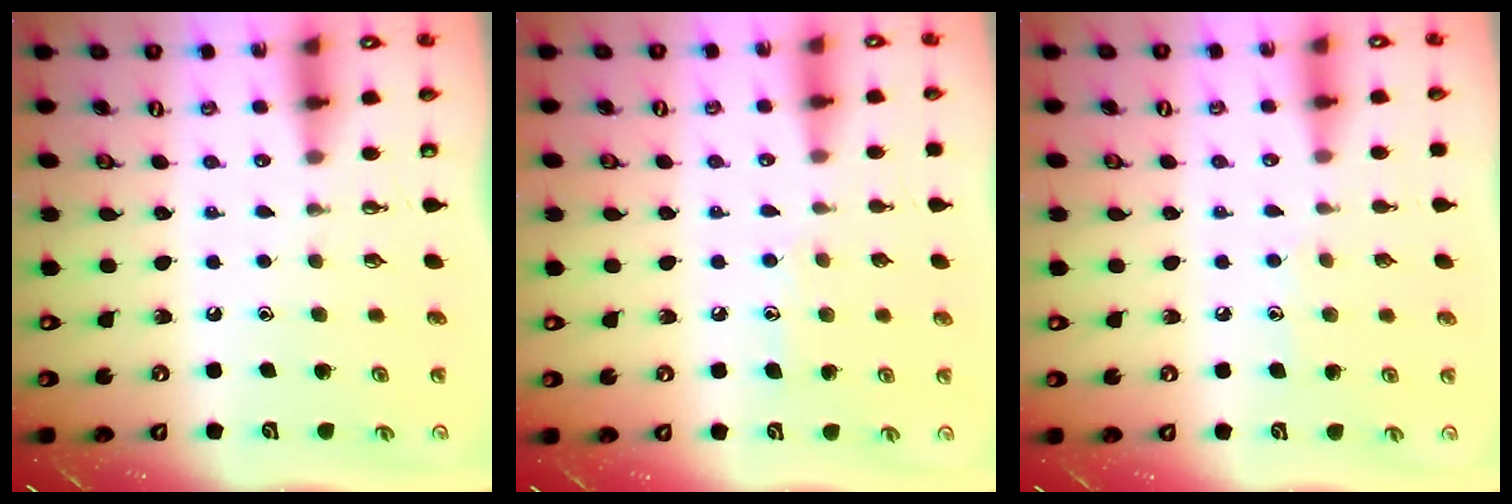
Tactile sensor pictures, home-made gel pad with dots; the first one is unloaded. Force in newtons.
{"total": 6.7, "press": 6.7, "slide": 0.6}
{"total": 5.1, "press": 5.1, "slide": 0.6}